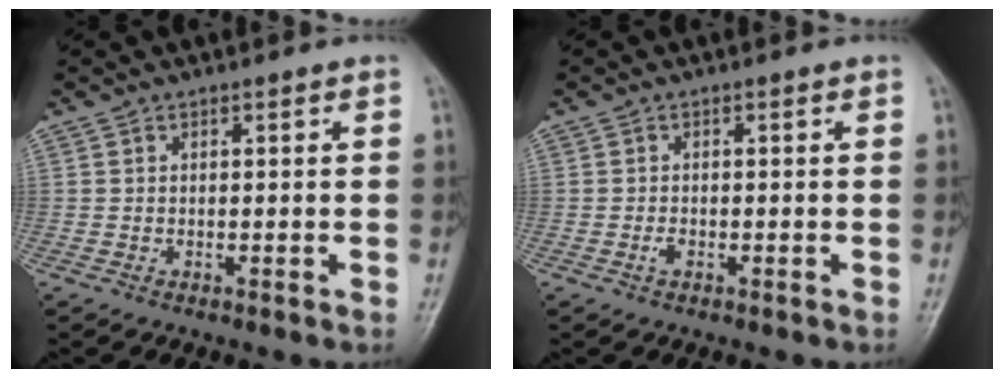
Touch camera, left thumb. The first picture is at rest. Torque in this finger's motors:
{"motor_torque": [-0.13, 0.13, 0.08, 0.03, 0.00]}